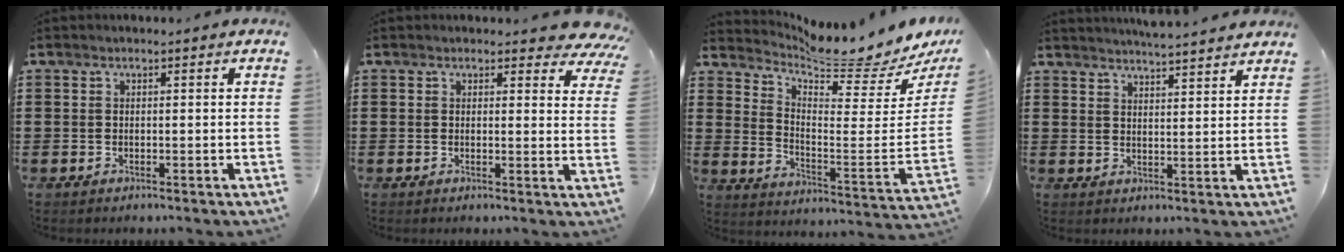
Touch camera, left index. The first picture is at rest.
{"total": 3.2, "force": [2.8, 0.9, 1.3], "torque": [-0.019, -0.013, 0.048]}
{"total": 7.8, "force": [7.7, -0.1, 1.6], "torque": [-0.054, -0.073, 0.128]}
{"total": 4.0, "force": [4.0, -0.5, 0.4], "torque": [-0.019, -0.018, 0.072]}